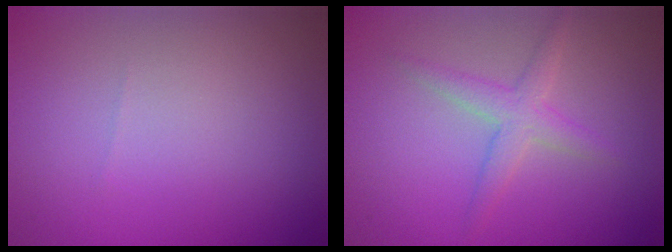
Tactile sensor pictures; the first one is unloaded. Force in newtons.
{"total": 2.3, "press": 2.3, "slide": 0.1}